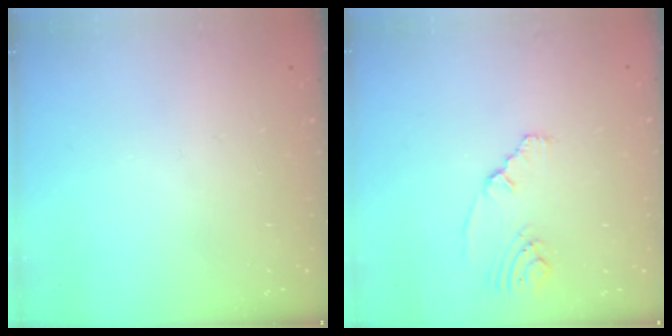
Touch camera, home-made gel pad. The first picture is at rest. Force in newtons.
{"total": 2.2, "press": 2.1, "slide": 0.6}